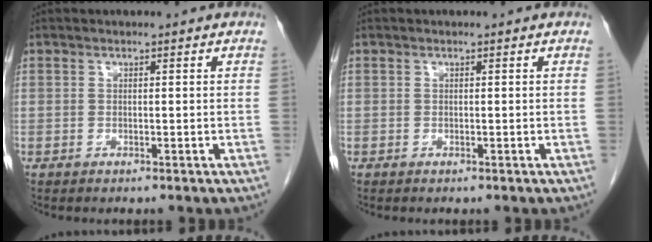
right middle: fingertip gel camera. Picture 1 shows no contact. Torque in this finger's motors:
{"motor_torque": [0.26, -0.18, 0.02, 0.00]}